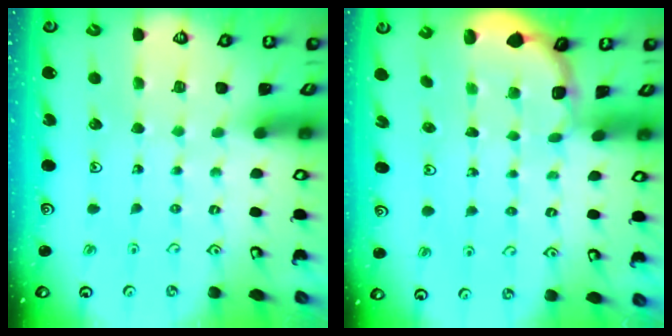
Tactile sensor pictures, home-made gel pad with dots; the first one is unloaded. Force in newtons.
{"total": 2.0, "press": 1.8, "slide": 0.7}